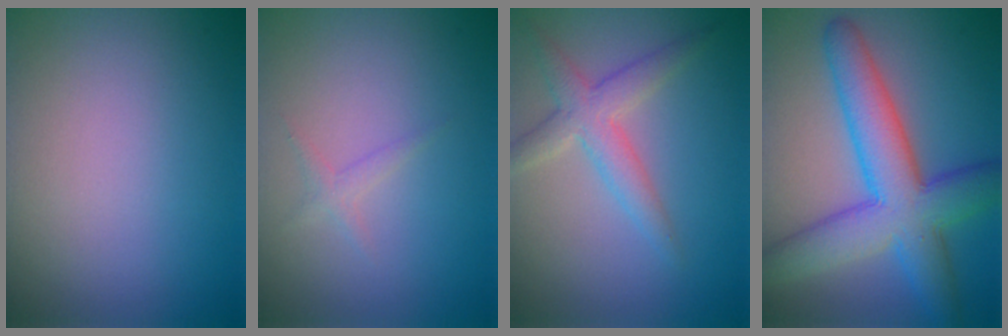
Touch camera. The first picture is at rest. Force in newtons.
{"total": 0.9, "press": 0.9, "slide": 0.0}
{"total": 3.4, "press": 3.4, "slide": 0.0}
{"total": 9.1, "press": 9.1, "slide": 0.3}